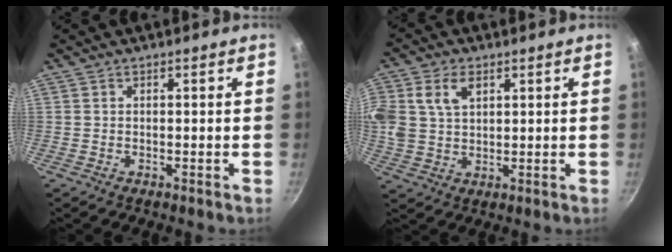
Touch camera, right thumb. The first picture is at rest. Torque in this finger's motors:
{"motor_torque": [0.24, 0.61, 0.12, 0.09, 0.18]}